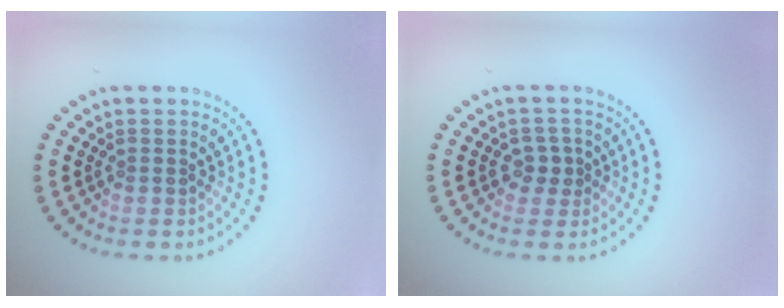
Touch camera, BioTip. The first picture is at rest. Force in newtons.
{"total": 1.9, "press": 1.8, "slide": 0.6}